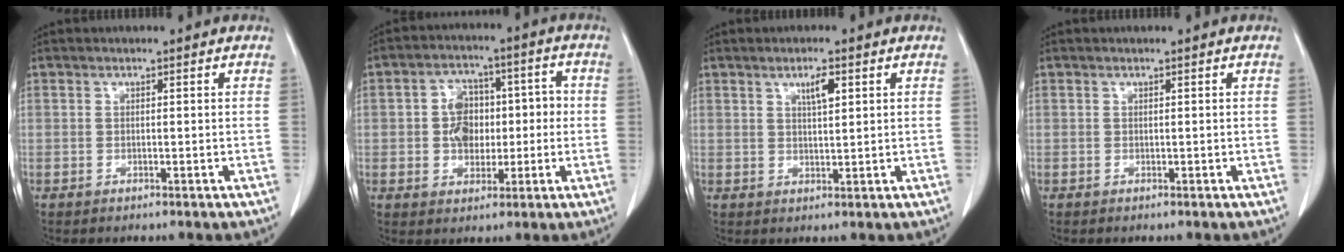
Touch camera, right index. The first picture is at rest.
{"total": 7.6, "force": [-0.4, 6.0, 4.7], "torque": [-0.077, 0.035, 0.000]}
{"total": 3.0, "force": [1.5, 0.6, 2.6], "torque": [-0.046, -0.001, 0.025]}
{"total": 0.0}